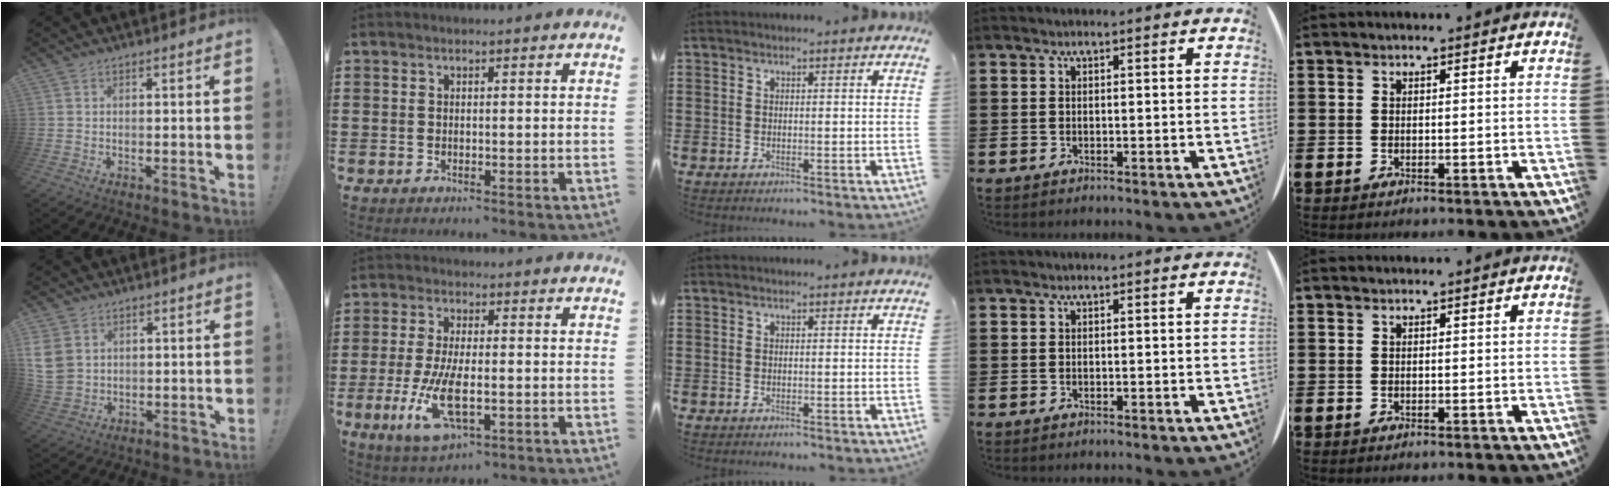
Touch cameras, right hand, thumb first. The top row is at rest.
{"thumb": {"total": 7.6, "force": [2.6, 5.8, 4.2], "torque": [-0.103, -0.008, 0.054]}, "index": {"total": 9.0, "force": [-2.1, 3.8, 7.9], "torque": [-0.179, -0.017, -0.040]}}